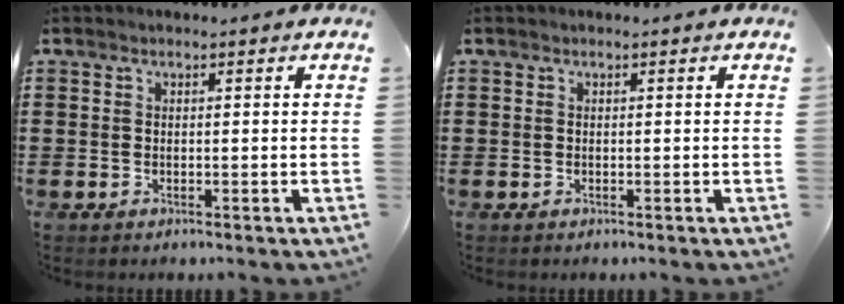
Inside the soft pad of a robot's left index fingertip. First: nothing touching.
{"total": 0.0}